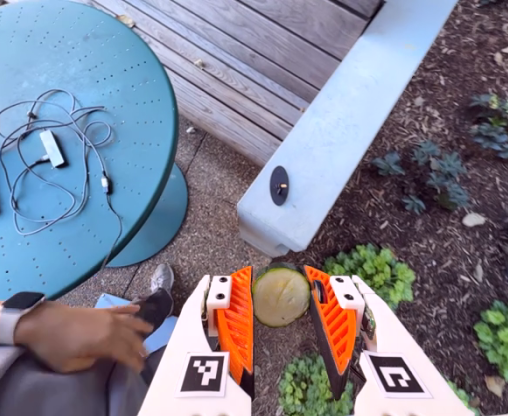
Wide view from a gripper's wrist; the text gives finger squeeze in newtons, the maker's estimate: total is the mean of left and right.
{"total": 10.6, "left": 10.8, "right": 10.4}